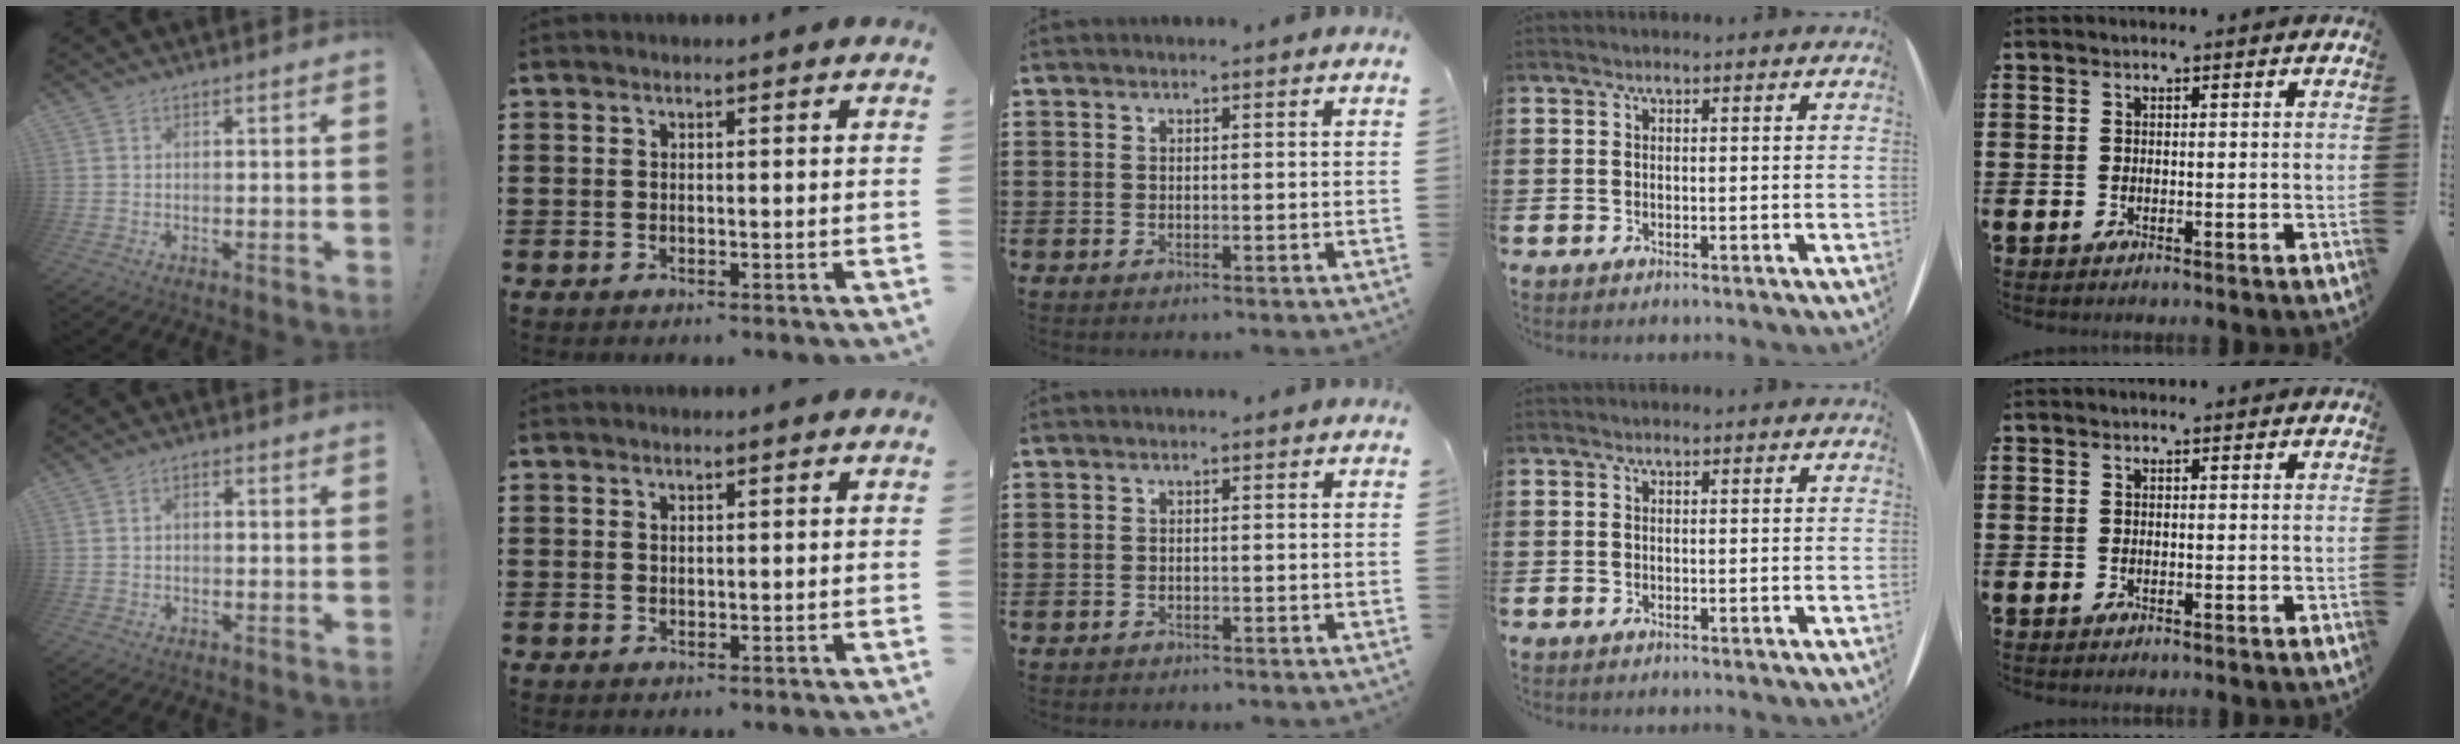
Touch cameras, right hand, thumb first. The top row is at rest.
{"thumb": {"total": 1.8, "force": [-0.9, 1.0, 1.1], "torque": [-0.018, 0.007, -0.016]}, "index": {"total": 0.7, "force": [0.4, 0.5, 0.3], "torque": [-0.008, 0.003, 0.008]}, "middle": {"total": 0.8, "force": [-0.8, 0.1, -0.1], "torque": [-0.001, 0.001, -0.018]}}